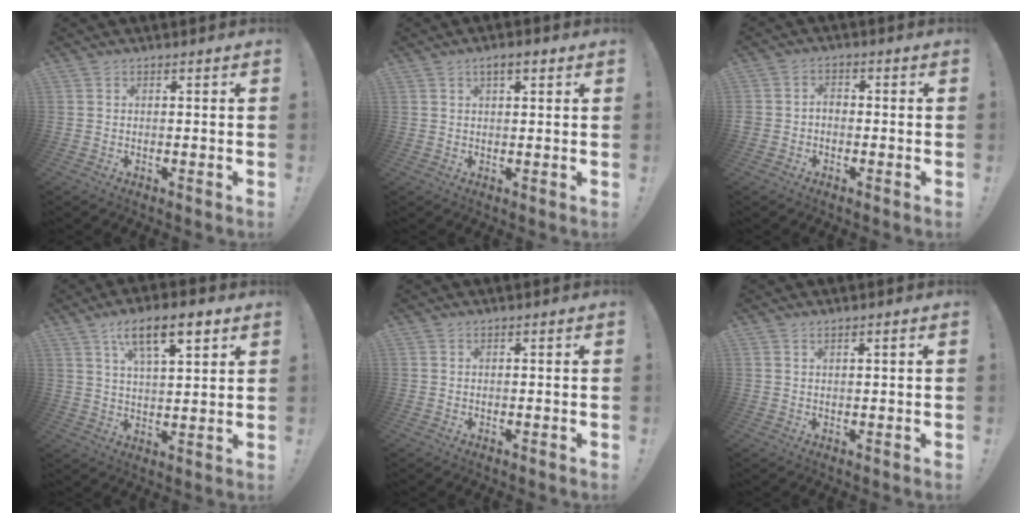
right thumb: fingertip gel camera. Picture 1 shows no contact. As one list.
[{"total": 4.9, "force": [2.6, 1.6, 3.8], "torque": [-0.054, -0.006, 0.041]}, {"total": 2.3, "force": [-1.5, 1.5, 0.9], "torque": [-0.016, 0.013, -0.026]}, {"total": 12.1, "force": [6.7, 3.9, 9.3], "torque": [-0.147, -0.021, 0.111]}, {"total": 0.0}, {"total": 1.4, "force": [0.7, 0.0, 1.2], "torque": [-0.019, -0.001, 0.011]}]